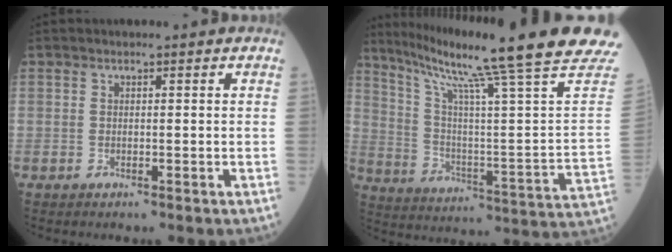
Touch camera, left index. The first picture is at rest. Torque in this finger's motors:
{"motor_torque": [0.48, -1.03, 0.10, 0.14]}